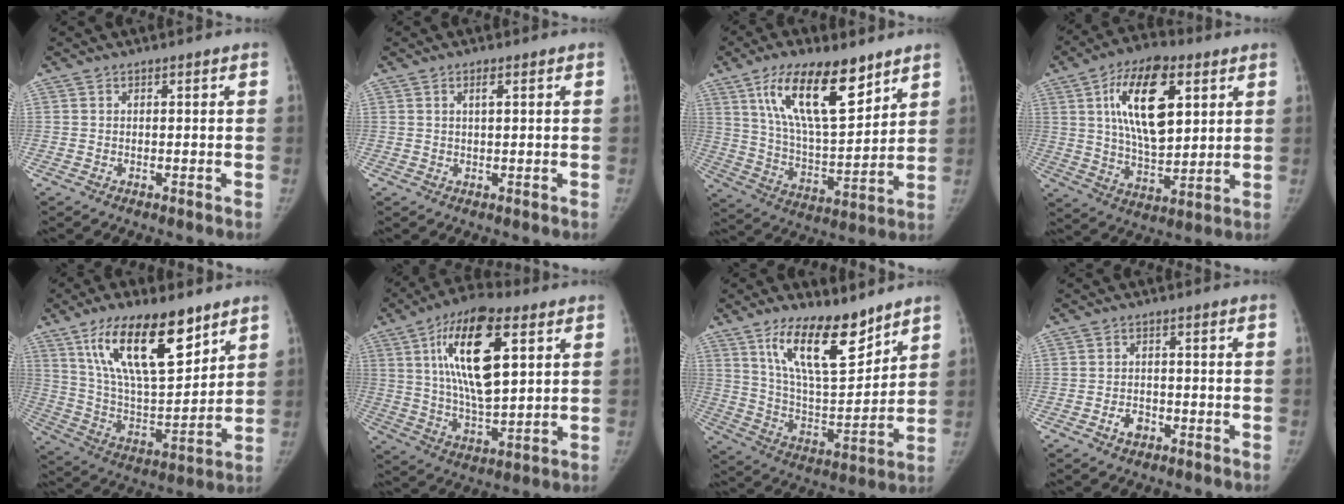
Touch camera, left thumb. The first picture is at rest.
{"total": 1.1, "force": [0.5, 0.3, 0.9], "torque": [-0.015, 0.002, 0.009]}
{"total": 19.0, "force": [10.7, 7.3, 13.9], "torque": [-0.207, -0.052, 0.198]}
{"total": 18.5, "force": [6.4, 9.0, 14.9], "torque": [-0.225, -0.020, 0.110]}
{"total": 21.3, "force": [12.3, 8.3, 15.3], "torque": [-0.231, -0.052, 0.229]}
{"total": 20.0, "force": [6.9, 8.2, 16.9], "torque": [-0.281, -0.017, 0.118]}
{"total": 16.8, "force": [11.3, 6.0, 10.9], "torque": [-0.146, -0.078, 0.209]}
{"total": 3.0, "force": [-1.5, 2.1, 1.6], "torque": [-0.019, 0.012, -0.022]}